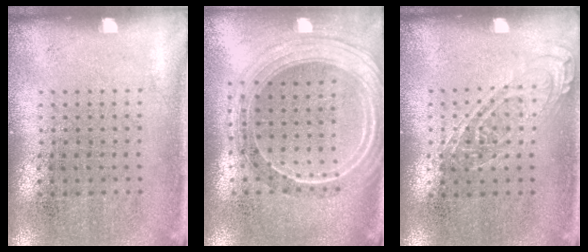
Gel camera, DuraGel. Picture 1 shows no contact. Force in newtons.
{"total": 2.3, "press": 1.9, "slide": 1.3}
{"total": 1.1, "press": 1.0, "slide": 0.3}